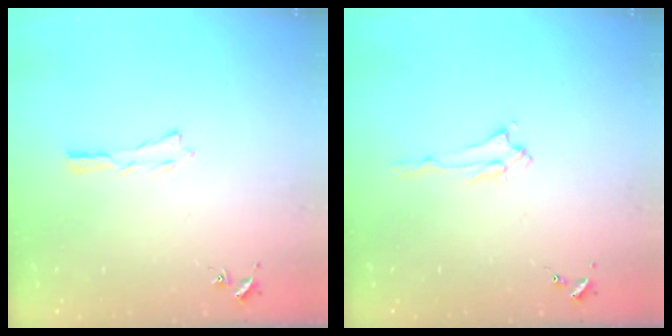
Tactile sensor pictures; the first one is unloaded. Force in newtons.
{"total": 1.4, "press": 1.4, "slide": 0.3}